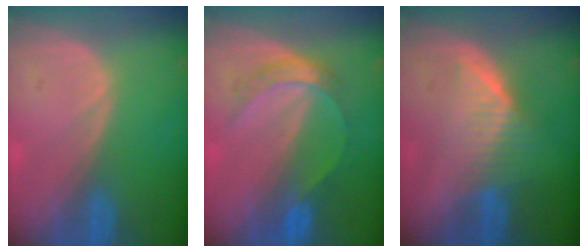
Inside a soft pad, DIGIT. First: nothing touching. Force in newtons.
{"total": 4.8, "press": 4.7, "slide": 0.5}
{"total": 6.5, "press": 5.8, "slide": 2.8}